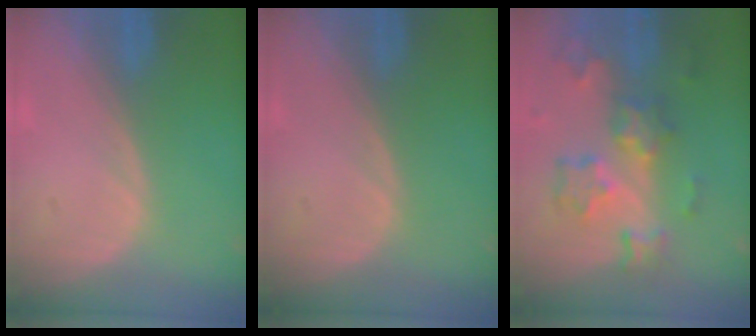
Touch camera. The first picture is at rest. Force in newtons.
{"total": 0.0}
{"total": 8.9, "press": 7.9, "slide": 4.2}